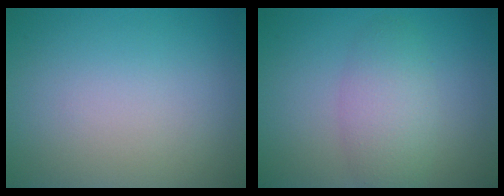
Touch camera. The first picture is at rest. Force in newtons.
{"total": 3.6, "press": 3.6, "slide": 0.1}